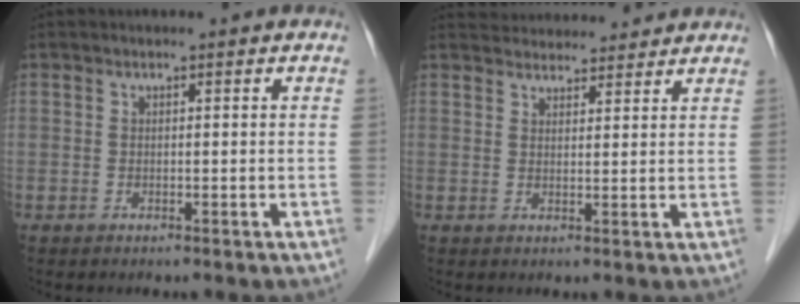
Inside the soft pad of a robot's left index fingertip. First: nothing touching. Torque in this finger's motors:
{"motor_torque": [-0.62, -0.64, 0.04, -0.01]}